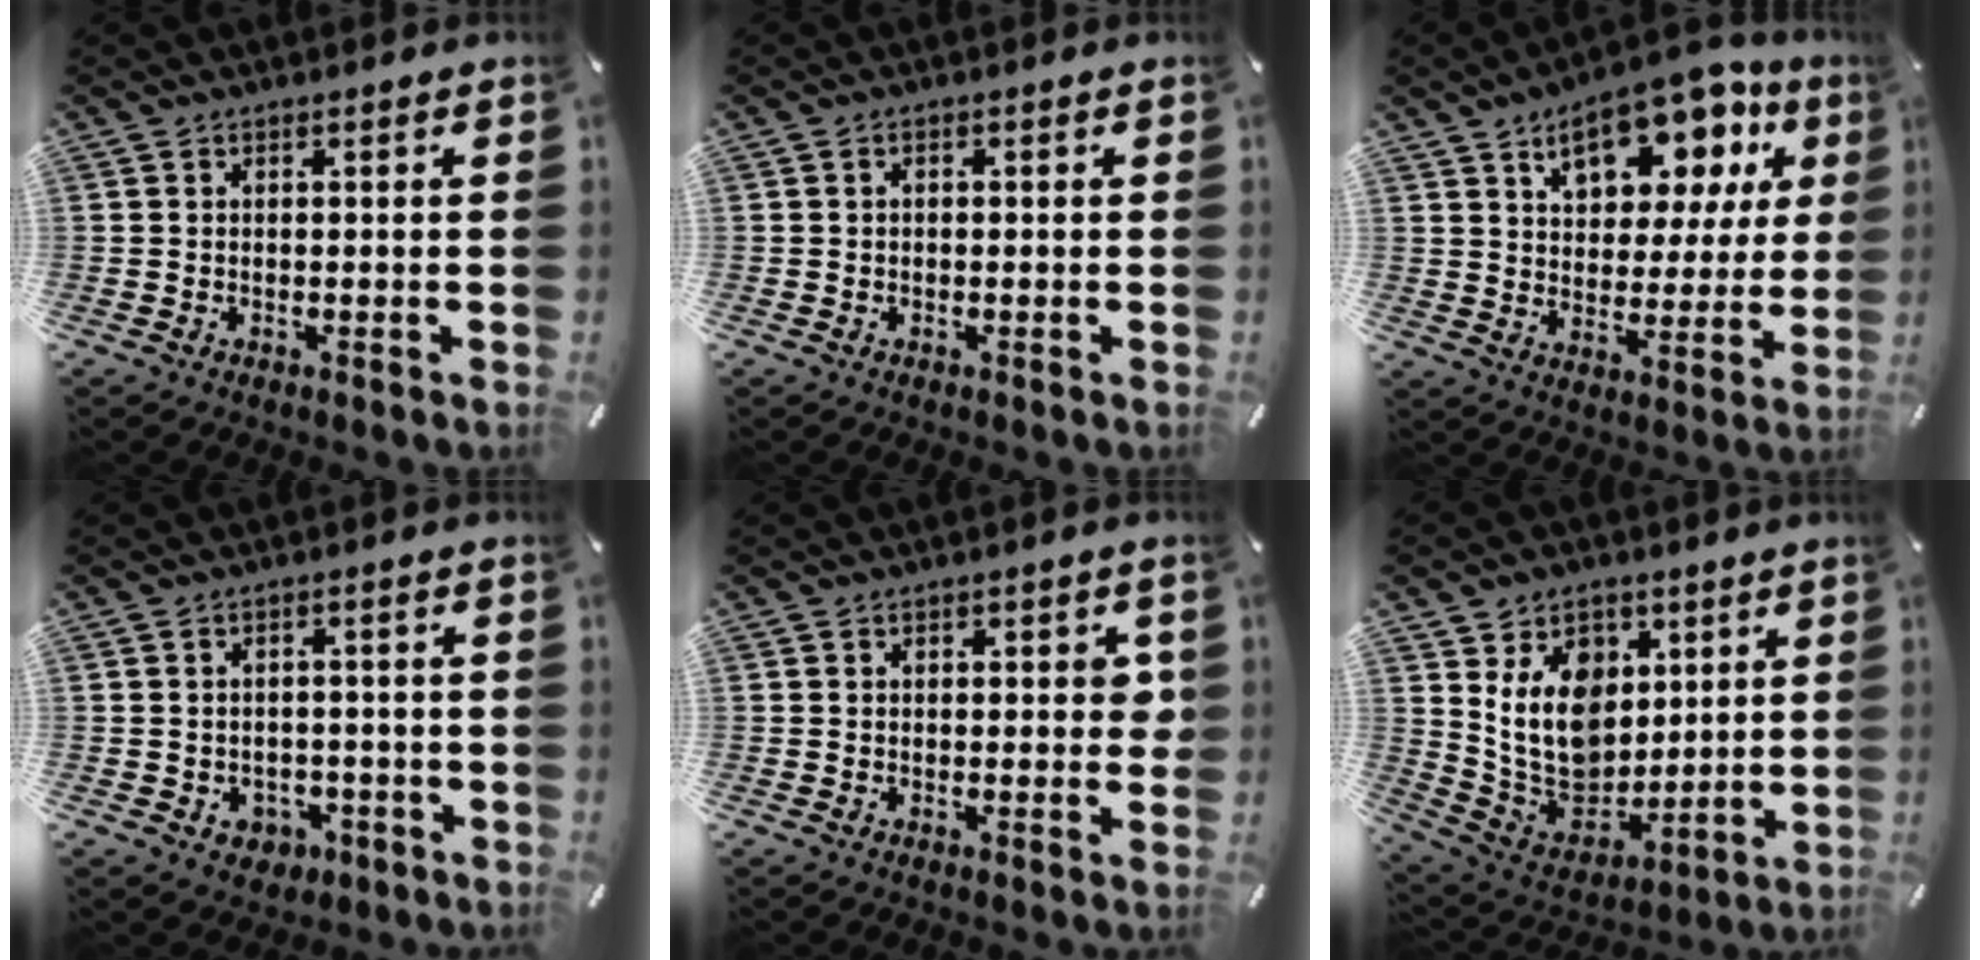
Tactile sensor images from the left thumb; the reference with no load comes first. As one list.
[{"total": 0.8, "force": [0.0, 0.6, 0.5], "torque": [-0.010, 0.003, -0.002]}, {"total": 16.4, "force": [9.9, 9.2, 9.2], "torque": [-0.136, -0.051, 0.170]}, {"total": 3.7, "force": [-1.0, 3.4, 1.2], "torque": [-0.007, 0.000, -0.019]}, {"total": 3.0, "force": [0.4, 1.6, 2.5], "torque": [-0.034, 0.001, 0.002]}, {"total": 15.6, "force": [4.6, 12.5, 8.1], "torque": [-0.169, -0.029, 0.093]}]